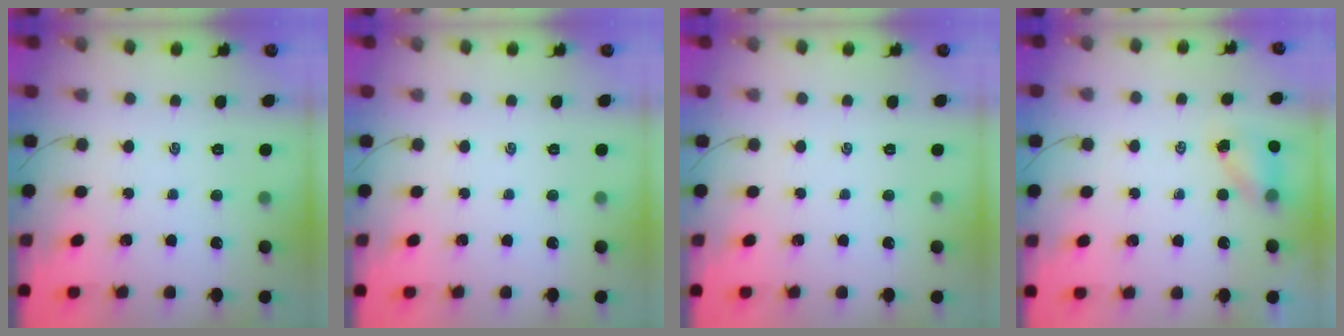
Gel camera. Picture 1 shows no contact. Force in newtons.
{"total": 0.0}
{"total": 0.0}
{"total": 4.9, "press": 4.8, "slide": 0.8}